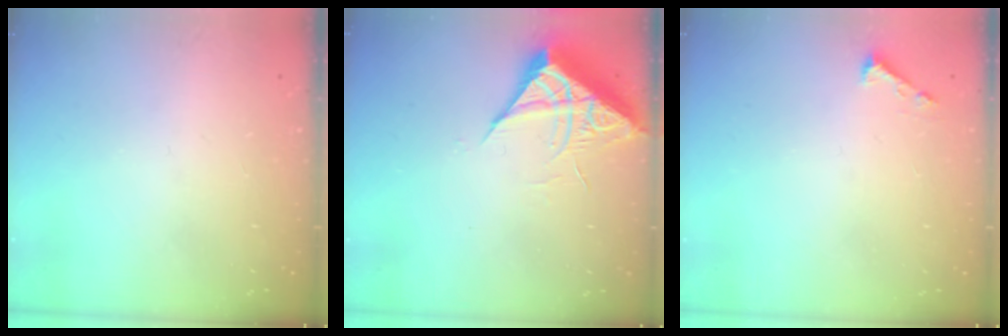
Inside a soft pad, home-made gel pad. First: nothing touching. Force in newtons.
{"total": 6.9, "press": 6.9, "slide": 0.4}
{"total": 1.6, "press": 1.6, "slide": 0.1}